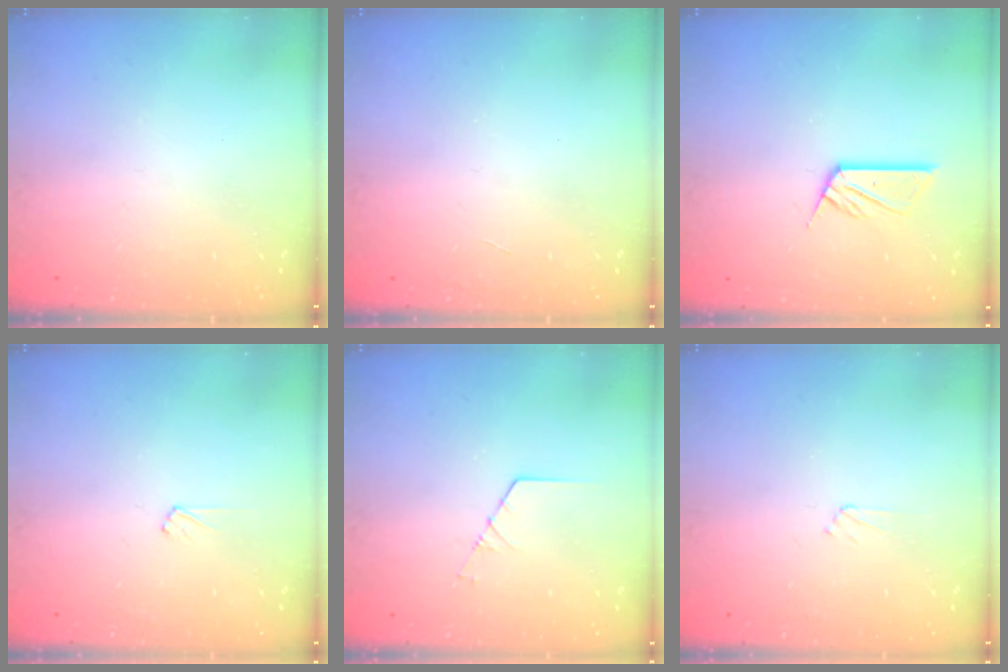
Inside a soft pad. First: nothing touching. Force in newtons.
{"total": 0.0}
{"total": 10.2, "press": 10.1, "slide": 1.0}
{"total": 4.8, "press": 4.8, "slide": 0.6}
{"total": 1.3, "press": 1.3, "slide": 0.1}
{"total": 2.7, "press": 2.6, "slide": 0.4}